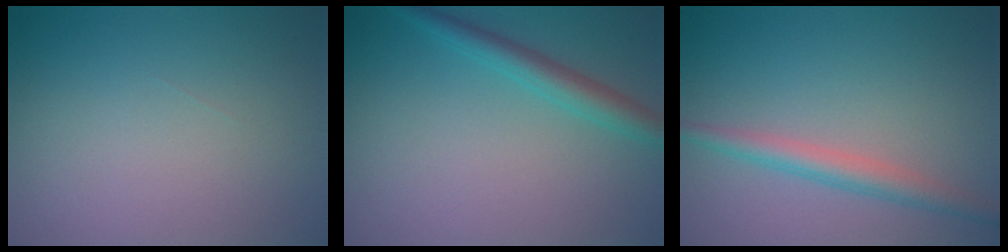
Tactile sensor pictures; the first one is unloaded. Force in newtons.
{"total": 2.8, "press": 2.7, "slide": 0.2}
{"total": 2.8, "press": 2.8, "slide": 0.1}